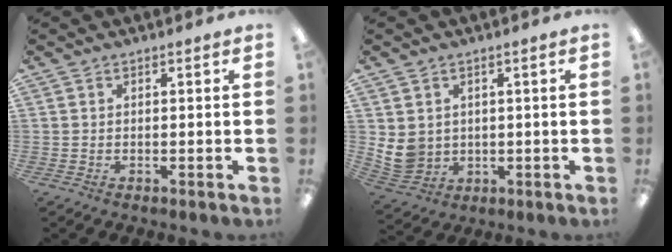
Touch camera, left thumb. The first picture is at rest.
{"total": 7.1, "force": [1.7, 6.4, 2.6], "torque": [-0.064, -0.008, 0.037]}